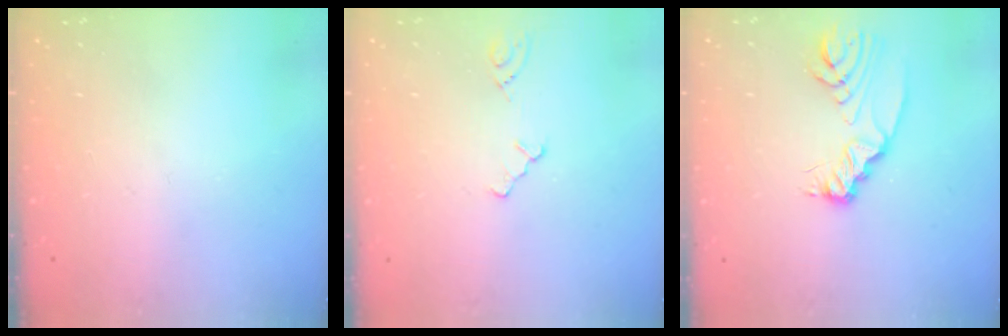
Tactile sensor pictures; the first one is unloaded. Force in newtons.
{"total": 2.2, "press": 2.2, "slide": 0.4}
{"total": 8.2, "press": 8.2, "slide": 0.8}